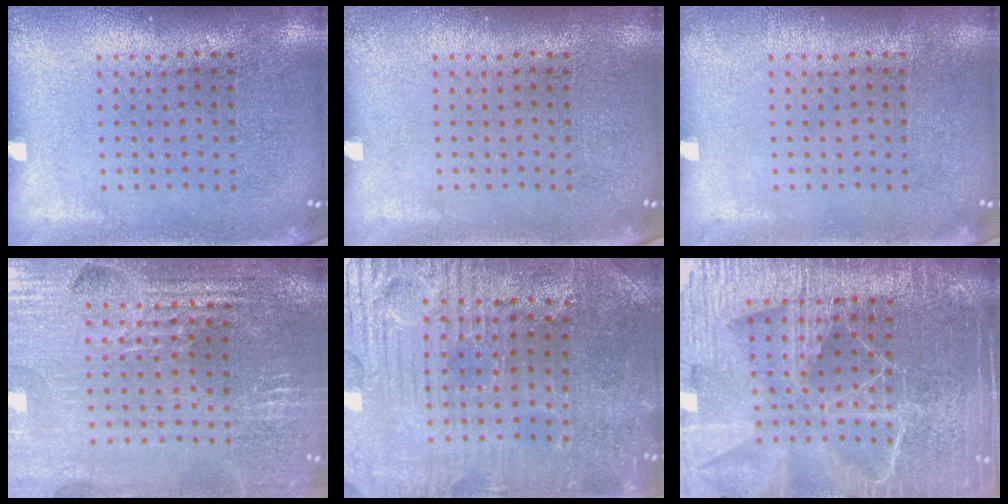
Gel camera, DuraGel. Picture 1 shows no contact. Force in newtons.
{"total": 0.0}
{"total": 0.0}
{"total": 3.2, "press": 3.2, "slide": 0.4}
{"total": 3.7, "press": 3.7, "slide": 0.5}
{"total": 6.1, "press": 5.3, "slide": 3.0}